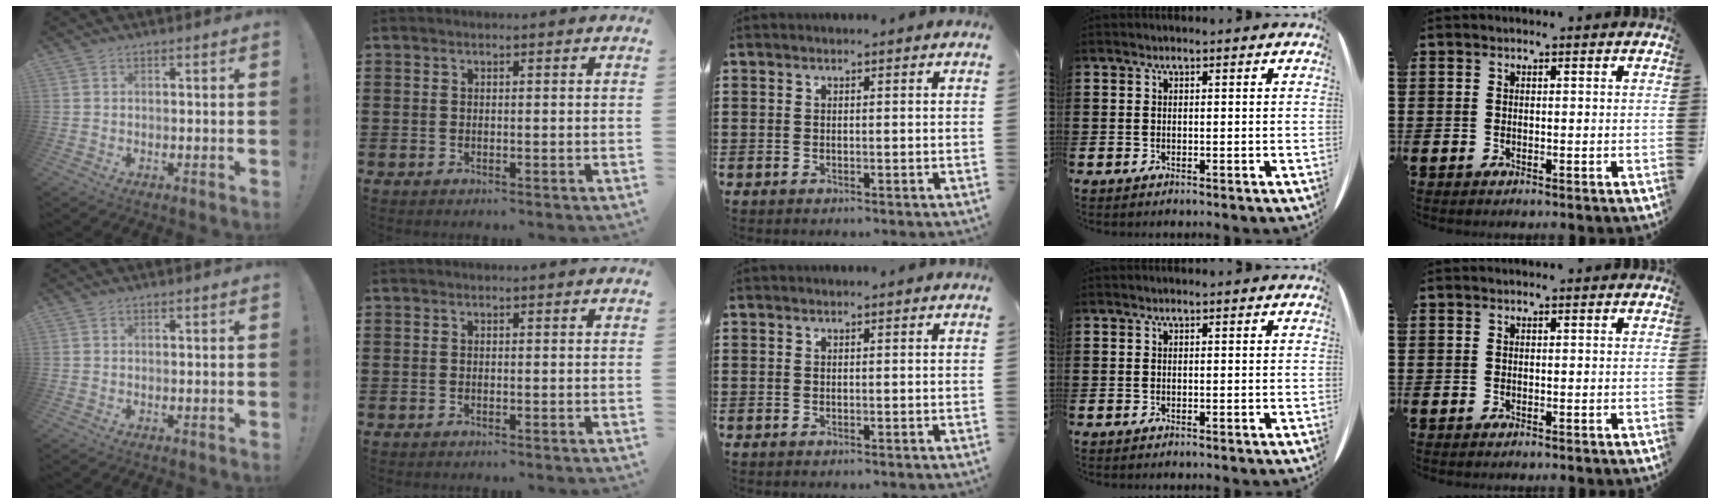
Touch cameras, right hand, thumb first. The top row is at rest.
{}